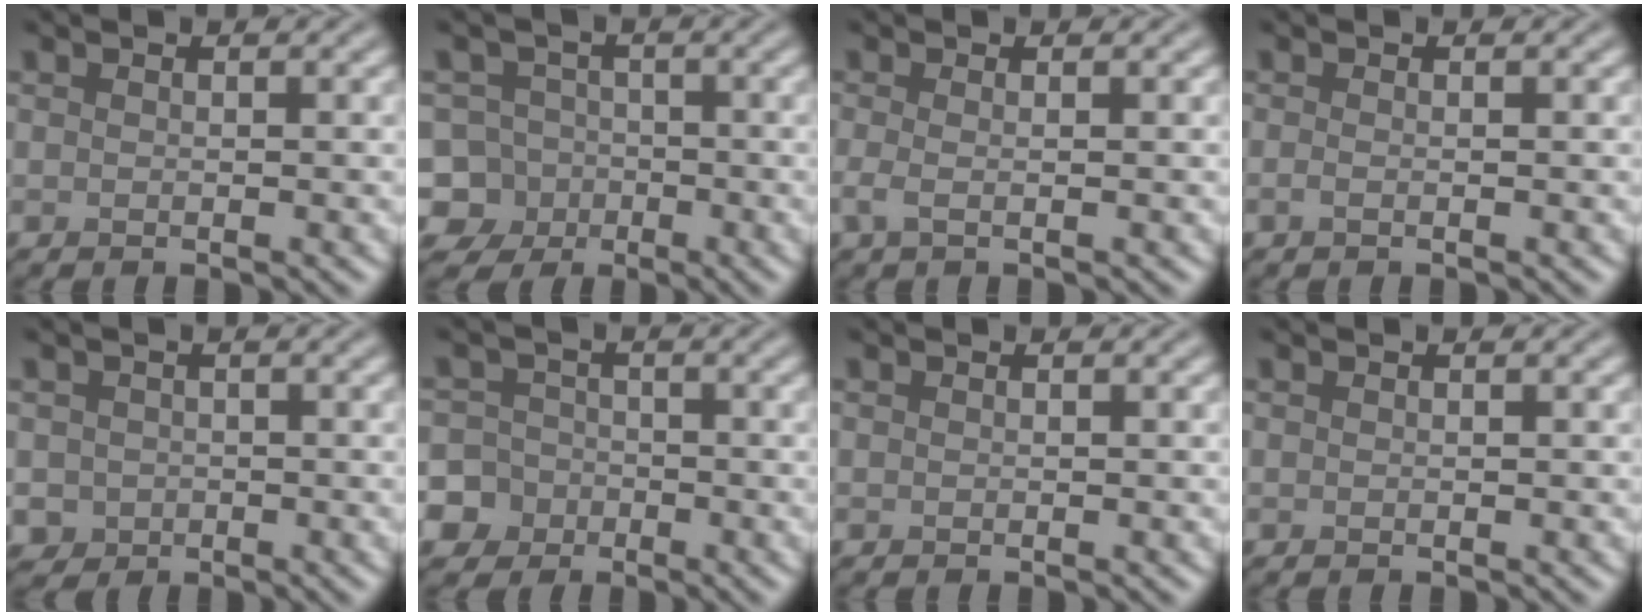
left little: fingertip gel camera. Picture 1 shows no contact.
{"total": 7.3, "force": [-3.2, 6.4, 1.3], "torque": [-0.012, -0.003, -0.083]}
{"total": 1.5, "force": [-0.3, 0.4, 1.4], "torque": [-0.033, -0.003, -0.008]}
{"total": 0.7, "force": [-0.3, 0.2, 0.6], "torque": [-0.013, -0.004, -0.006]}
{"total": 1.7, "force": [-0.3, 1.7, 0.2], "torque": [0.003, -0.006, -0.006]}
{"total": 8.3, "force": [-4.1, 7.1, 1.2], "torque": [-0.036, -0.020, -0.100]}
{"total": 0.0}
{"total": 0.0}